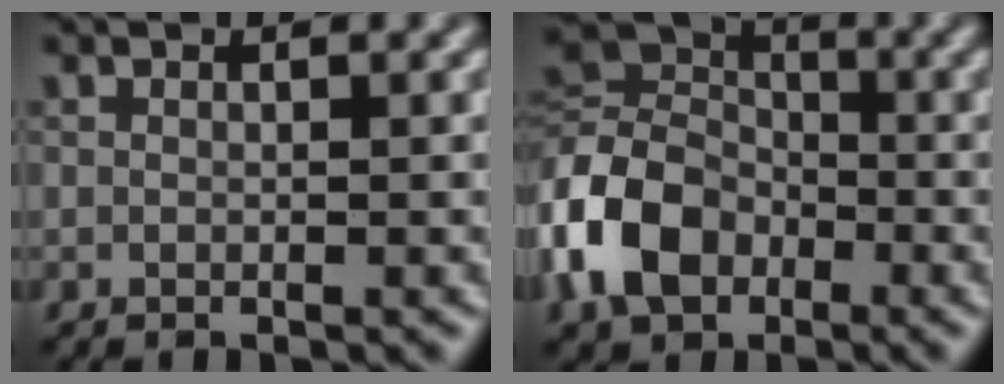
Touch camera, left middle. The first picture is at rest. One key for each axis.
{"total": 7.6, "fx": -2.7, "fy": 5.7, "fz": 4.3, "tx": -0.096, "ty": 0.009, "tz": -0.074}